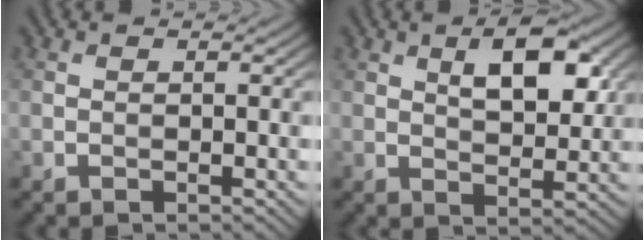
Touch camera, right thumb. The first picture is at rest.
{"total": 7.3, "force": [2.8, 3.2, 6.0], "torque": [-0.095, 0.004, 0.045]}